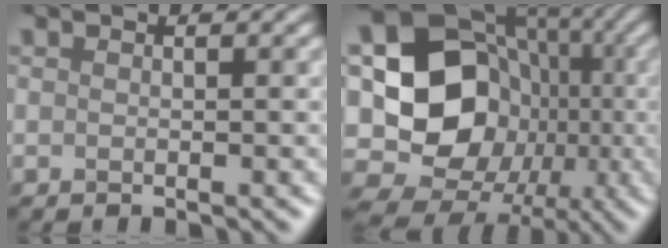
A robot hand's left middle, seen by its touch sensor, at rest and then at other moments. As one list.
[{"total": 16.4, "force": [-2.2, 14.7, 7.0], "torque": [-0.147, 0.018, -0.031]}]